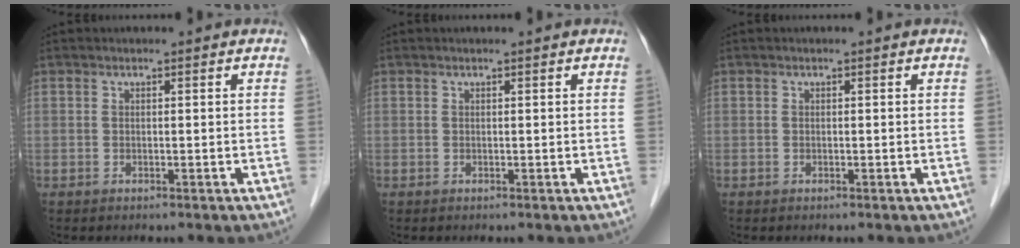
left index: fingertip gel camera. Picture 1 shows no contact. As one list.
[{"total": 0.0}, {"total": 0.0}]